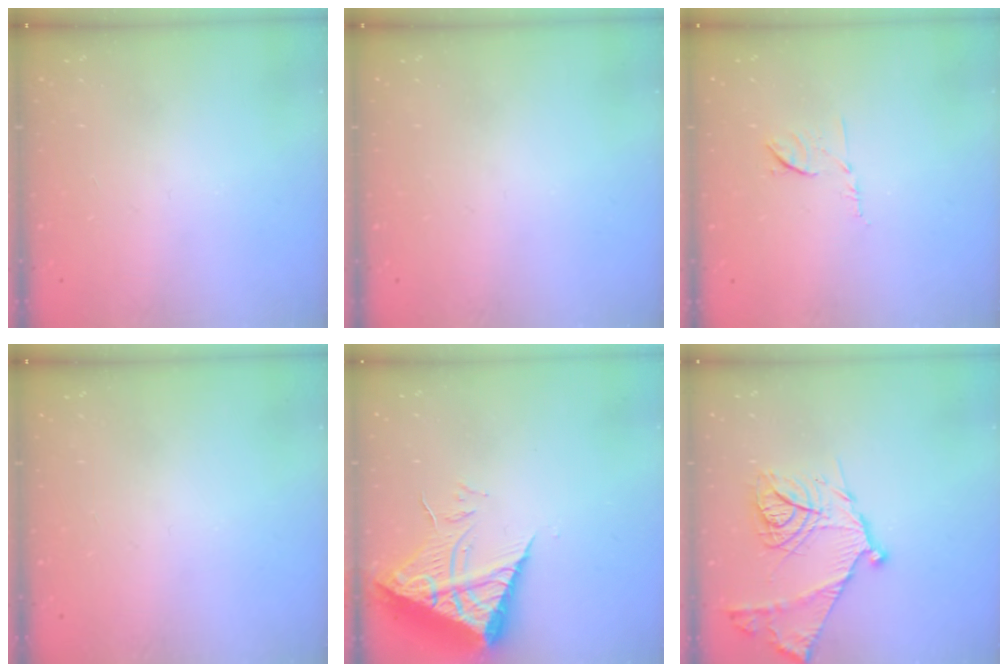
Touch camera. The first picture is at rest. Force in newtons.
{"total": 0.0}
{"total": 6.6, "press": 6.5, "slide": 0.9}
{"total": 0.0}
{"total": 9.7, "press": 9.6, "slide": 0.8}
{"total": 18.1, "press": 18.0, "slide": 1.6}